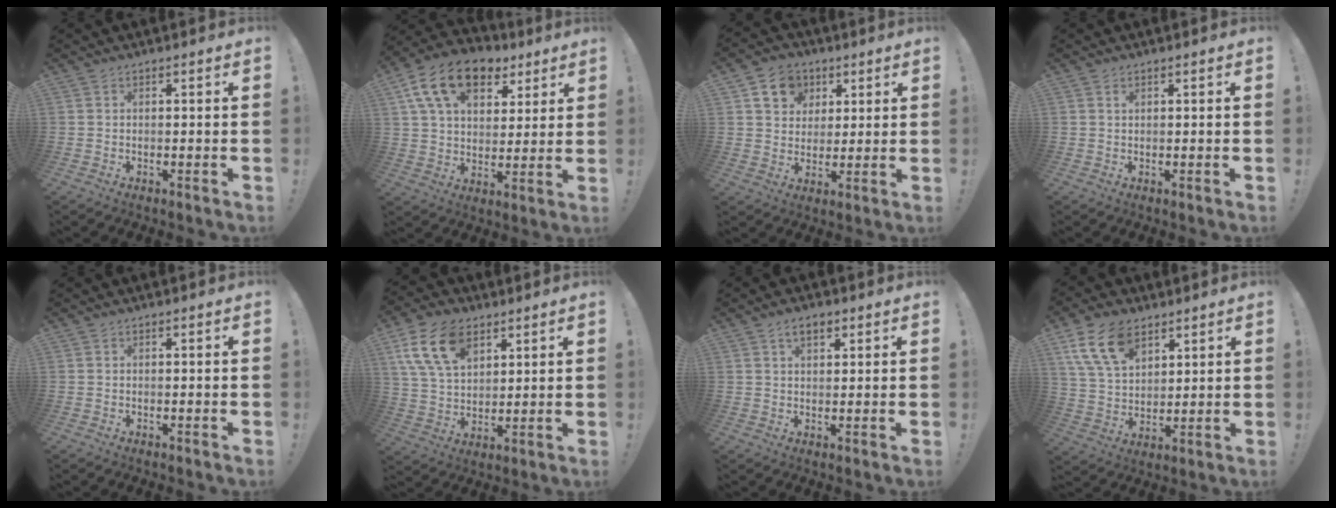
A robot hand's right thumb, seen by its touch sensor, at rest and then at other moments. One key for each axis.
{"total": 17.3, "fx": 8.8, "fy": 10.7, "fz": 10.3, "tx": -0.169, "ty": -0.037, "tz": 0.160}
{"total": 10.4, "fx": 4.7, "fy": 8.6, "fz": 3.6, "tx": -0.044, "ty": -0.023, "tz": 0.091}
{"total": 0.7, "fx": 0.5, "fy": 0.4, "fz": 0.3, "tx": -0.006, "ty": 0.000, "tz": 0.009}
{"total": 0.0}
{"total": 15.8, "fx": 8.0, "fy": 9.7, "fz": 9.5, "tx": -0.174, "ty": -0.024, "tz": 0.150}
{"total": 4.2, "fx": 2.3, "fy": 2.3, "fz": 2.7, "tx": -0.035, "ty": -0.005, "tz": 0.039}
{"total": 14.6, "fx": 8.3, "fy": 8.6, "fz": 8.4, "tx": -0.157, "ty": -0.030, "tz": 0.157}